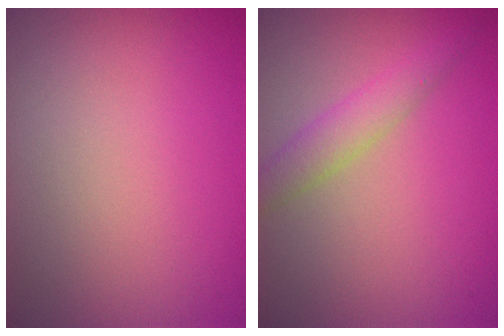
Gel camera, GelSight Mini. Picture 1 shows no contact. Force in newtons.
{"total": 2.3, "press": 2.3, "slide": 0.0}